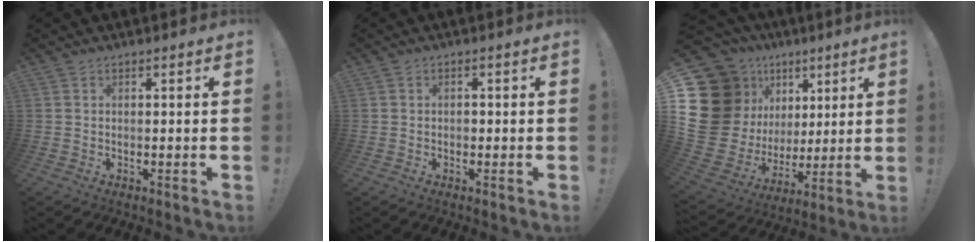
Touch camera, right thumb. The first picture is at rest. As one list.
[{"total": 0.8, "force": [-0.5, 0.7, 0.3], "torque": [-0.006, 0.003, -0.008]}, {"total": 22.4, "force": [6.5, 17.6, 12.2], "torque": [-0.236, -0.063, 0.180]}]